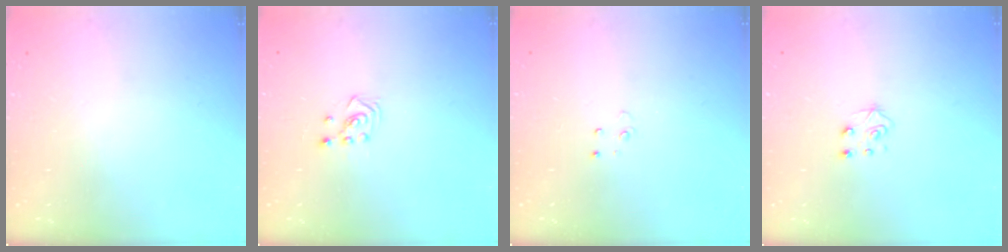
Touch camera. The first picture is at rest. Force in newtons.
{"total": 2.5, "press": 2.4, "slide": 0.8}
{"total": 3.0, "press": 2.9, "slide": 0.3}
{"total": 4.3, "press": 4.3, "slide": 0.5}